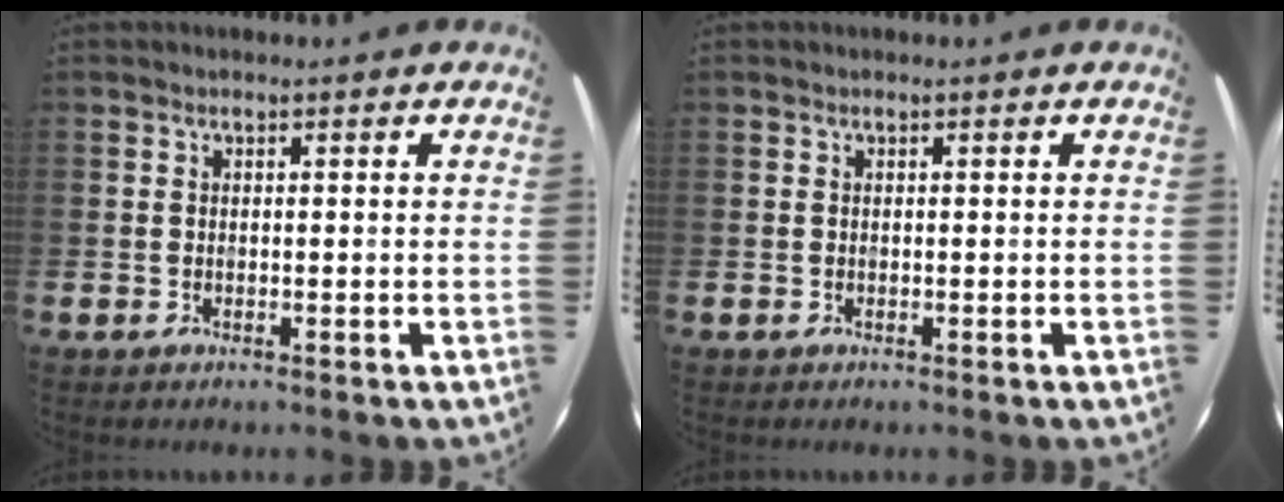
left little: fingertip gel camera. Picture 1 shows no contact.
{"total": 0.0}